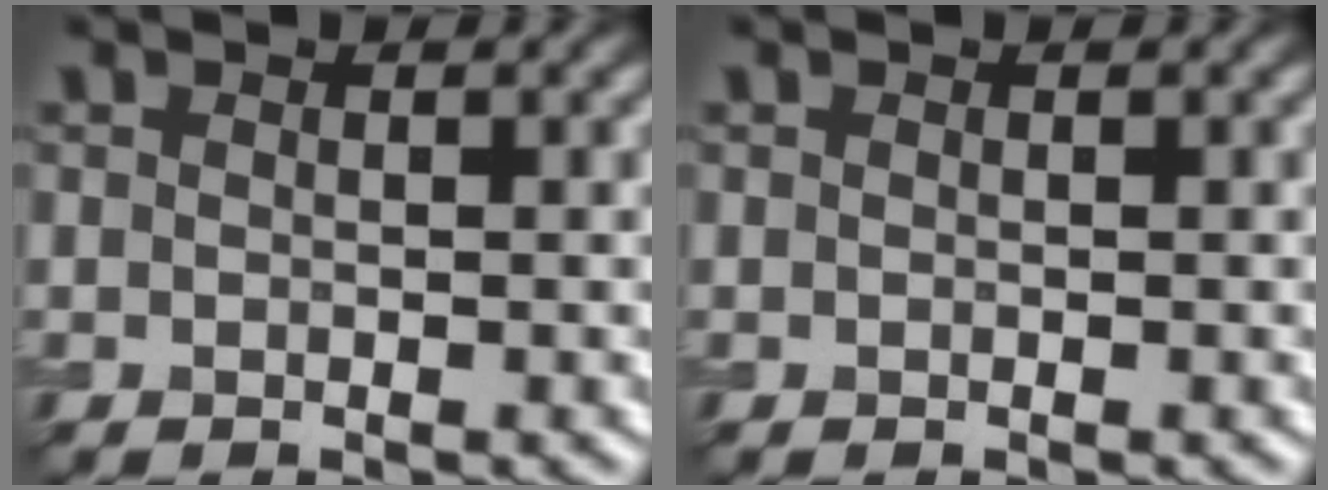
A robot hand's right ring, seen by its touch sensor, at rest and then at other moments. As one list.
[{"total": 0.0}]